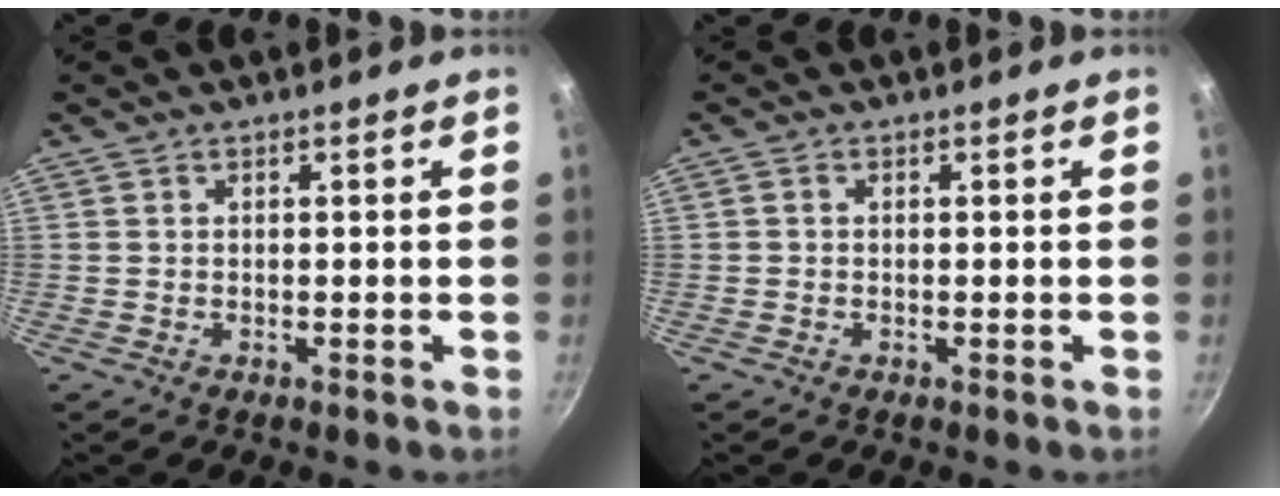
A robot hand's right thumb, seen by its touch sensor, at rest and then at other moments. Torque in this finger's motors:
{"motor_torque": [-0.15, -0.75, -0.10, 0.08, 0.07]}